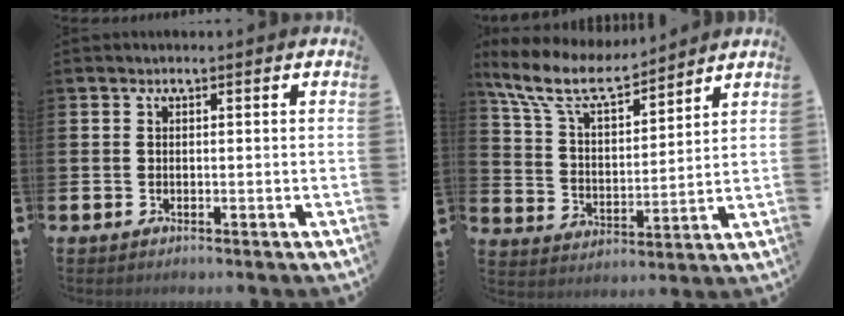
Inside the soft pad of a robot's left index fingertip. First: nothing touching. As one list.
[{"total": 8.6, "force": [7.5, 2.4, 3.5], "torque": [-0.107, -0.042, 0.134]}]